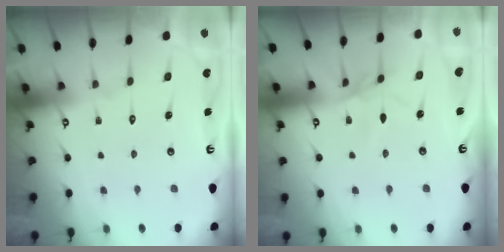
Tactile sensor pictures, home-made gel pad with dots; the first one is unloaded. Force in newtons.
{"total": 2.3, "press": 2.3, "slide": 0.5}